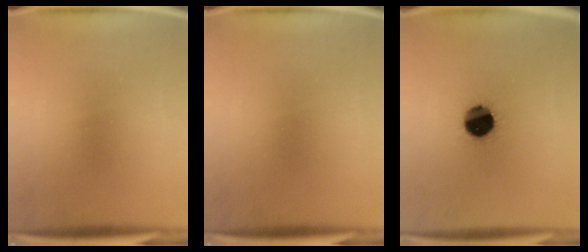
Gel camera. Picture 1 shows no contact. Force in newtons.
{"total": 0.0}
{"total": 11.8}